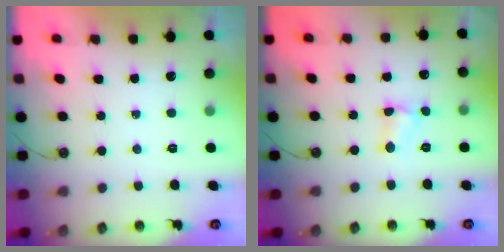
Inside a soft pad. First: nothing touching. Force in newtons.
{"total": 4.0, "press": 4.0, "slide": 0.5}